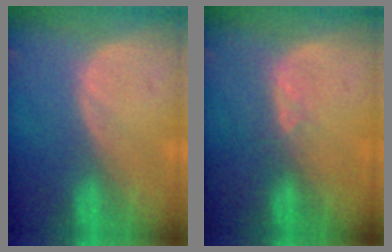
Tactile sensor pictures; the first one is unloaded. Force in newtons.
{"total": 1.6, "press": 1.5, "slide": 0.7}